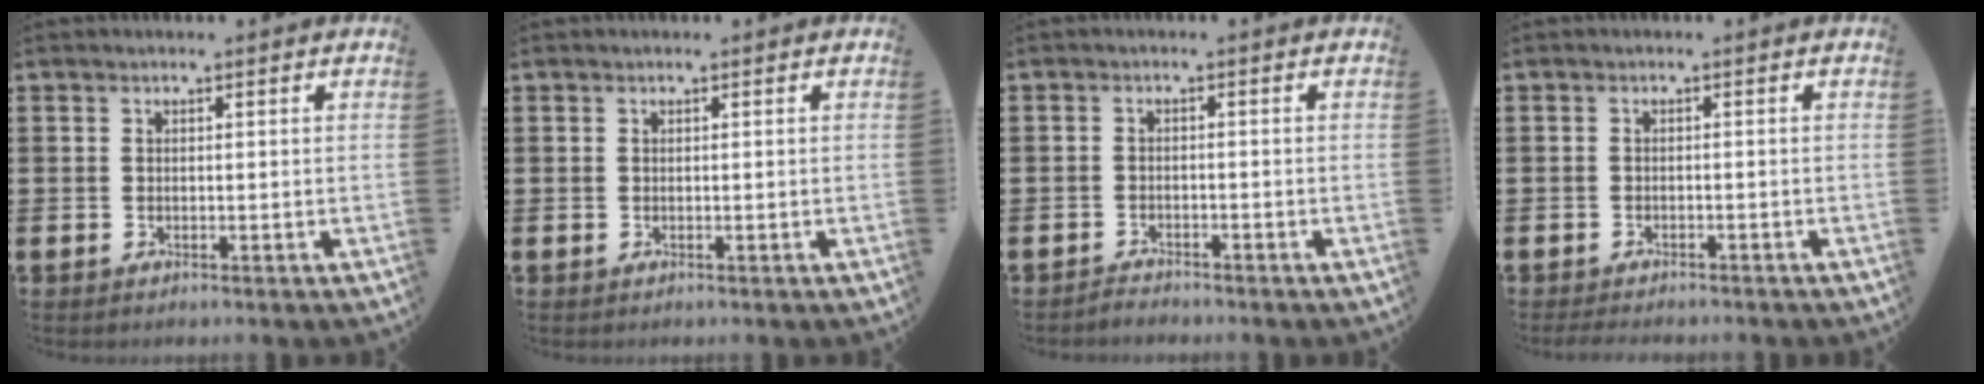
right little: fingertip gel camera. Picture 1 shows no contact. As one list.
[{"total": 0.0}, {"total": 1.3, "force": [-1.3, 0.0, -0.1], "torque": [-0.002, 0.004, -0.029]}, {"total": 1.0, "force": [-1.0, 0.1, 0.2], "torque": [-0.006, 0.000, -0.021]}]